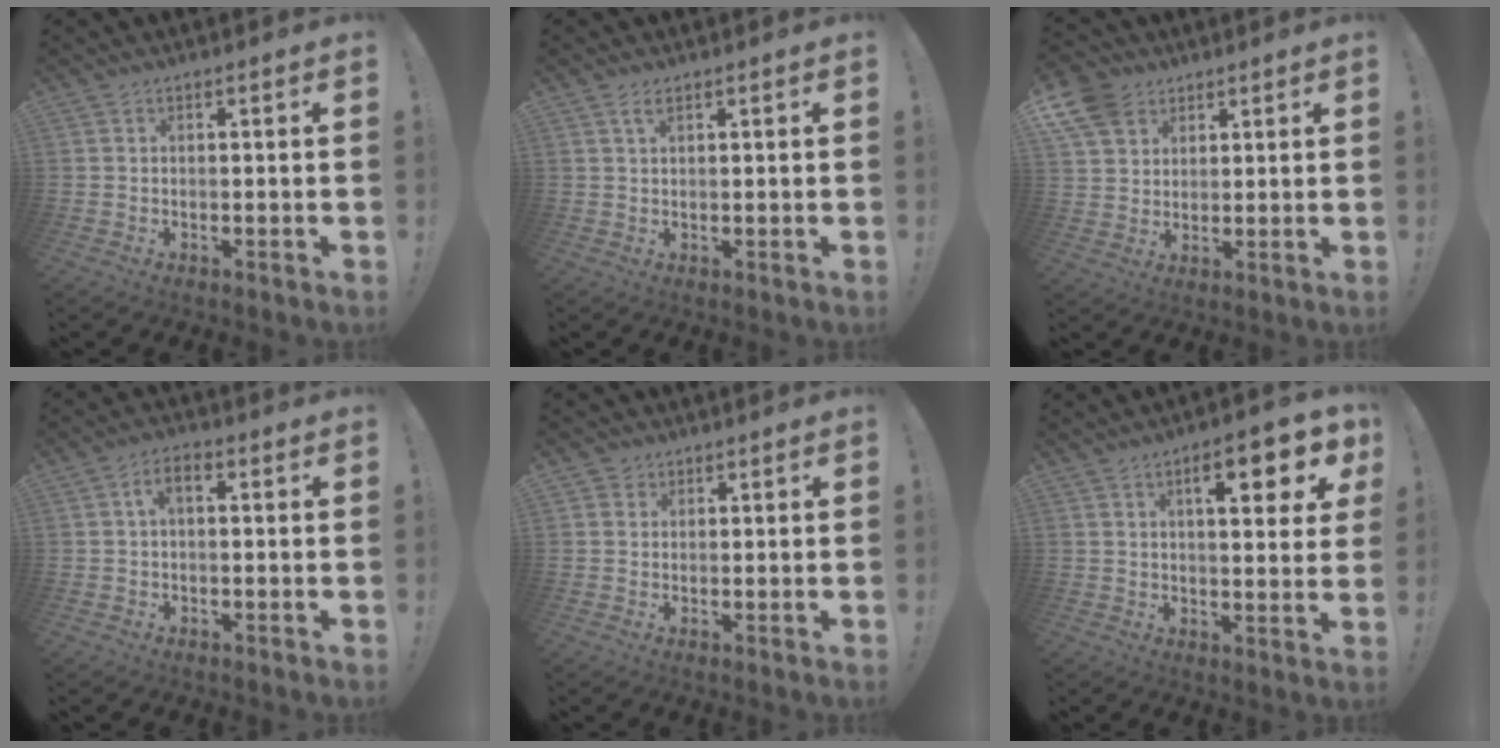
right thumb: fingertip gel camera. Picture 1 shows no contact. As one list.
[{"total": 2.3, "force": [1.4, 0.8, 1.6], "torque": [-0.026, -0.002, 0.023]}, {"total": 9.5, "force": [5.1, 7.3, 3.5], "torque": [-0.068, -0.029, 0.102]}, {"total": 4.2, "force": [0.7, 2.2, 3.5], "torque": [-0.059, 0.008, 0.011]}, {"total": 2.2, "force": [1.3, 1.8, 0.2], "torque": [-0.004, -0.003, 0.022]}, {"total": 11.0, "force": [4.6, 3.1, 9.5], "torque": [-0.124, -0.018, 0.067]}]